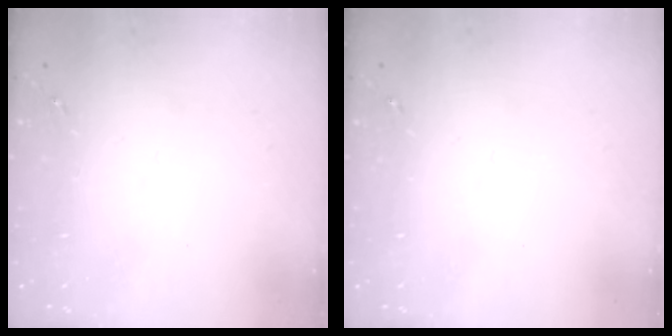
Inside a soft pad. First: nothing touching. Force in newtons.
{"total": 0.0}